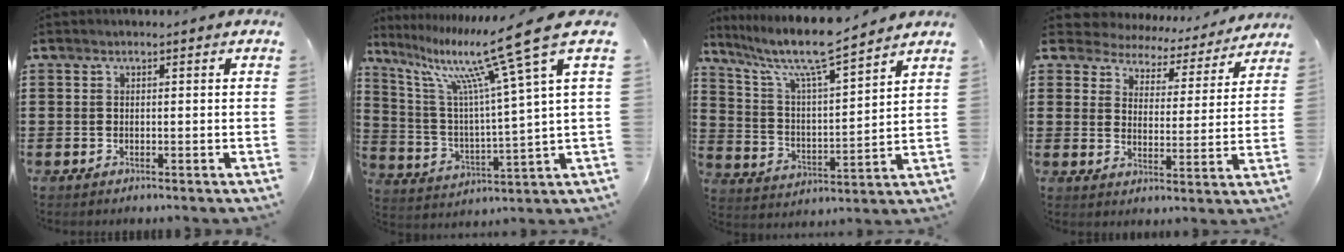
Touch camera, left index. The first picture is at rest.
{"total": 14.9, "force": [9.9, 0.5, 11.2], "torque": [-0.225, -0.058, 0.149]}
{"total": 9.4, "force": [7.8, 0.7, 5.2], "torque": [-0.130, -0.045, 0.129]}
{"total": 4.8, "force": [4.7, 0.9, -0.3], "torque": [-0.028, -0.035, 0.078]}